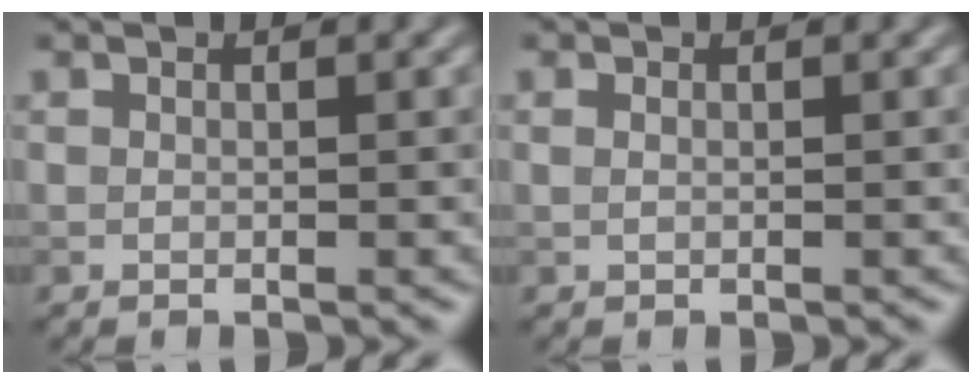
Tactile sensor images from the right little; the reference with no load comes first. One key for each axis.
{"total": 0.6, "fx": 0.3, "fy": 0.3, "fz": 0.4, "tx": -0.008, "ty": -0.004, "tz": 0.003}